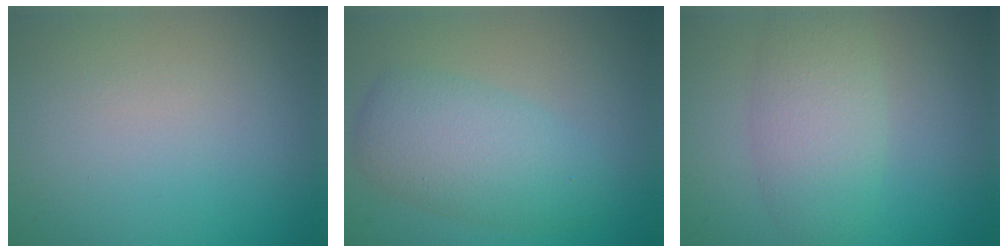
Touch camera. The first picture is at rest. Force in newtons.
{"total": 5.1, "press": 5.1, "slide": 0.0}
{"total": 4.3, "press": 4.3, "slide": 0.2}